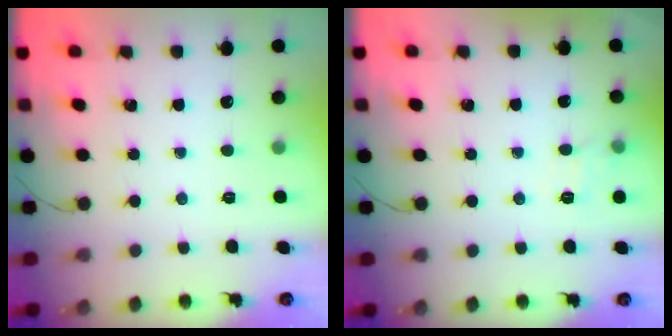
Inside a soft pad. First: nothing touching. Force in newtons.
{"total": 7.2, "press": 7.0, "slide": 1.9}